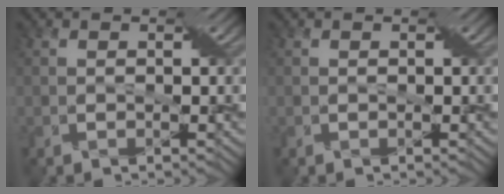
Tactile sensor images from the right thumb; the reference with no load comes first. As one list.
[{"total": 0.0}]